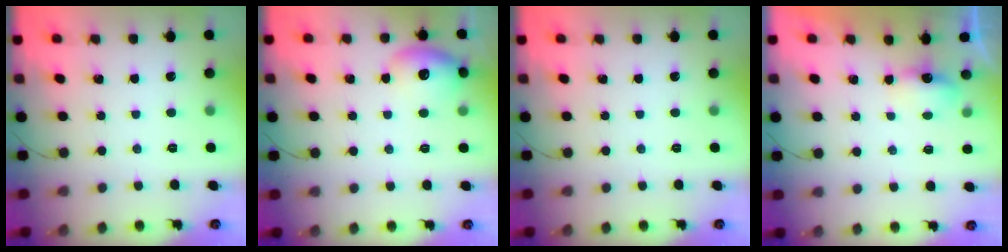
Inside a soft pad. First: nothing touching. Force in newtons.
{"total": 10.6, "press": 10.5, "slide": 1.3}
{"total": 0.0}
{"total": 4.1, "press": 3.9, "slide": 1.2}